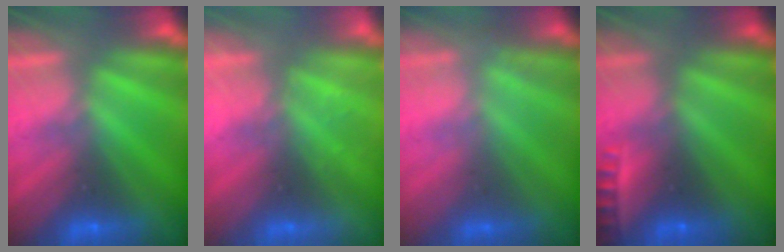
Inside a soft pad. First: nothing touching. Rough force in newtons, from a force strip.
{"total": 2.2}
{"total": 2.7}
{"total": 2.3}